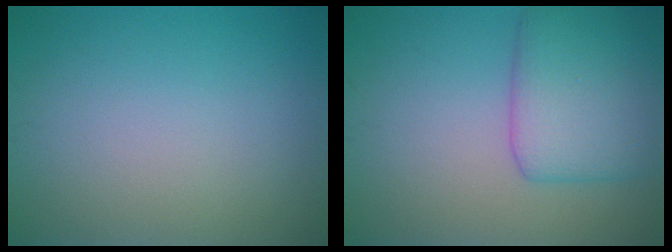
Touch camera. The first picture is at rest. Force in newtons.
{"total": 5.7, "press": 5.7, "slide": 0.2}